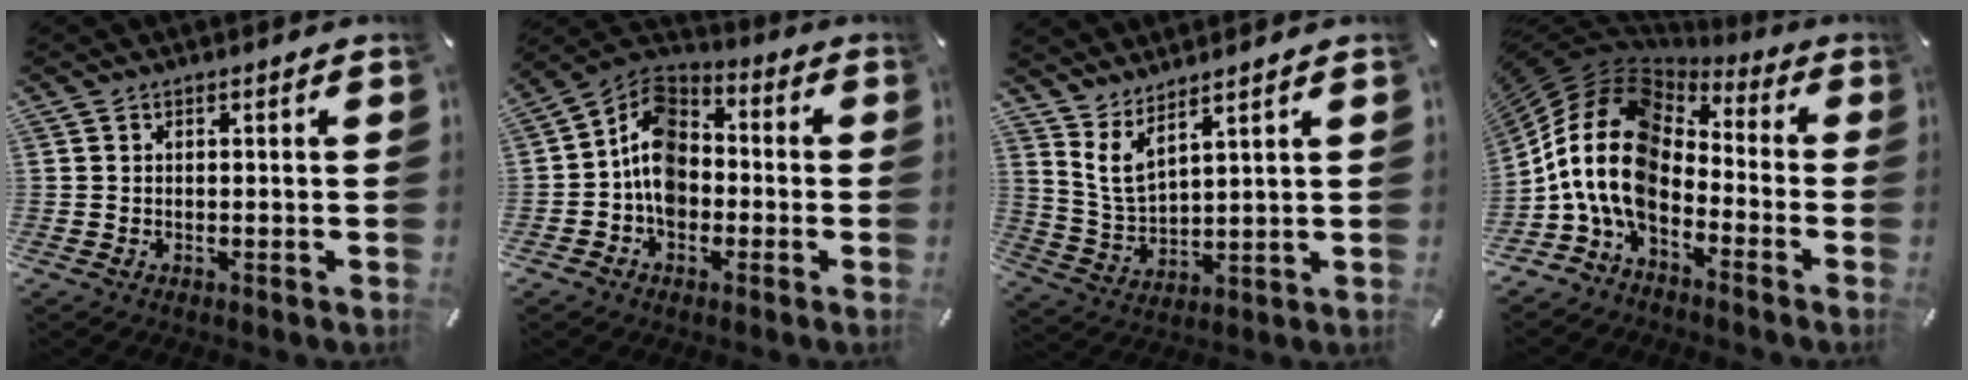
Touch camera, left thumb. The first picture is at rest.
{"total": 10.0, "force": [-2.4, 8.1, 5.3], "torque": [-0.119, 0.017, -0.051]}
{"total": 6.1, "force": [5.0, 2.0, 3.0], "torque": [-0.087, -0.024, 0.090]}
{"total": 15.1, "force": [-4.7, 9.7, 10.6], "torque": [-0.255, 0.005, -0.097]}